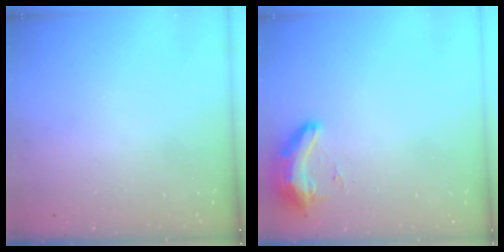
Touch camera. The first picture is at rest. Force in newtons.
{"total": 16.9, "press": 11.4, "slide": 12.5}